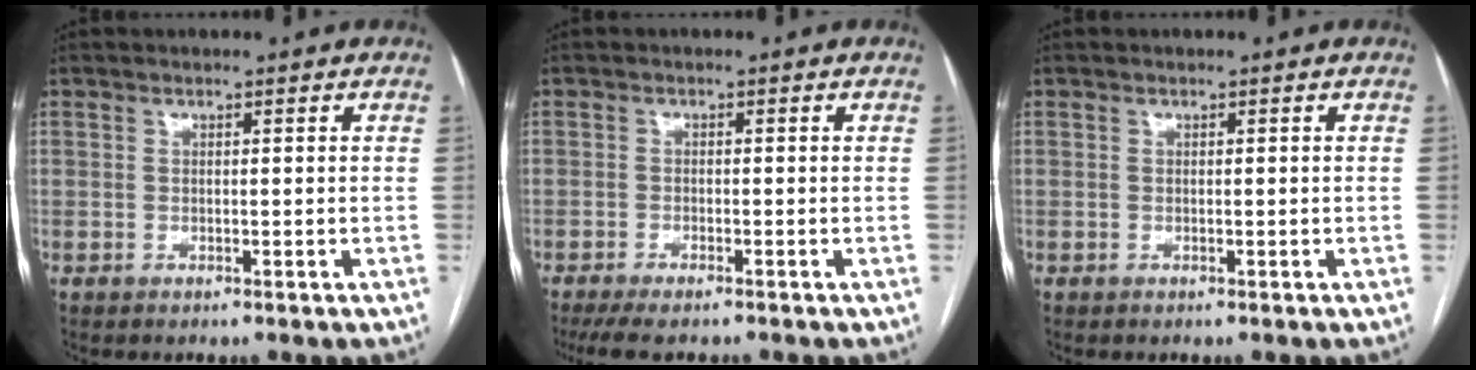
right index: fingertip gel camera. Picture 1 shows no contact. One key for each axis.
{"total": 5.8, "fx": -4.8, "fy": 1.1, "fz": 3.0, "tx": -0.045, "ty": -0.011, "tz": -0.075}
{"total": 0.0}